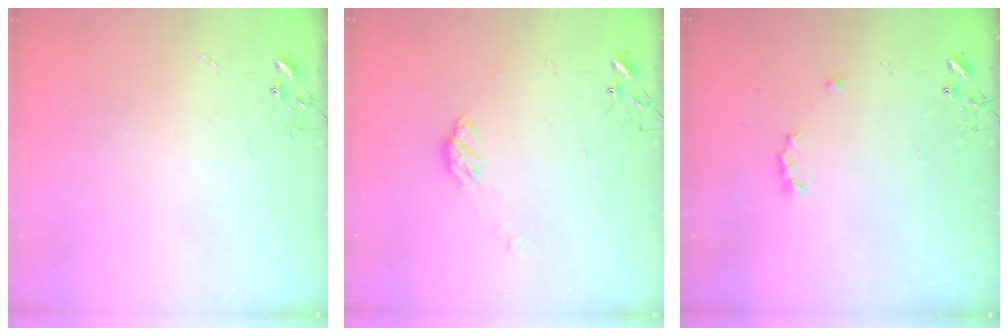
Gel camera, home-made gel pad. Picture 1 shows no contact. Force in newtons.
{"total": 6.3, "press": 6.3, "slide": 0.5}
{"total": 5.0, "press": 5.0, "slide": 0.8}